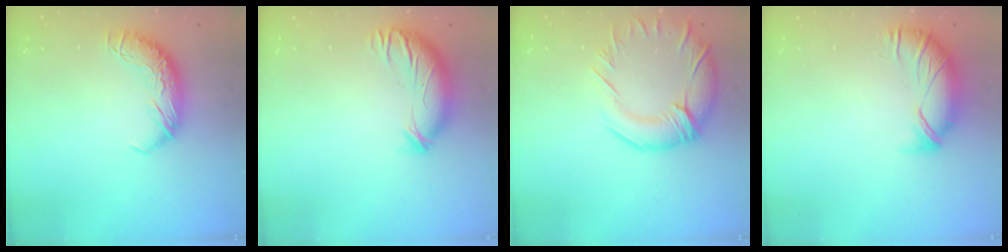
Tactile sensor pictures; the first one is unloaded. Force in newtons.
{"total": 3.8, "press": 2.8, "slide": 2.6}
{"total": 8.7, "press": 8.2, "slide": 2.9}
{"total": 2.5, "press": 1.9, "slide": 1.7}